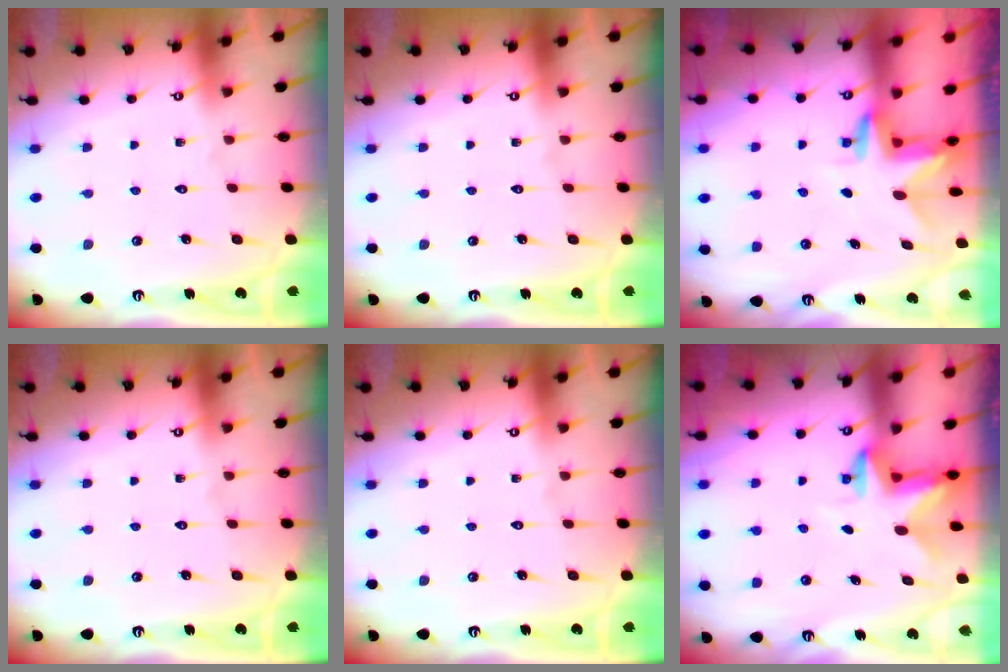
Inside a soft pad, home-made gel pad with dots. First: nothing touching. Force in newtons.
{"total": 0.0}
{"total": 3.0, "press": 3.0, "slide": 0.2}
{"total": 0.0}
{"total": 0.0}
{"total": 2.8, "press": 2.8, "slide": 0.6}